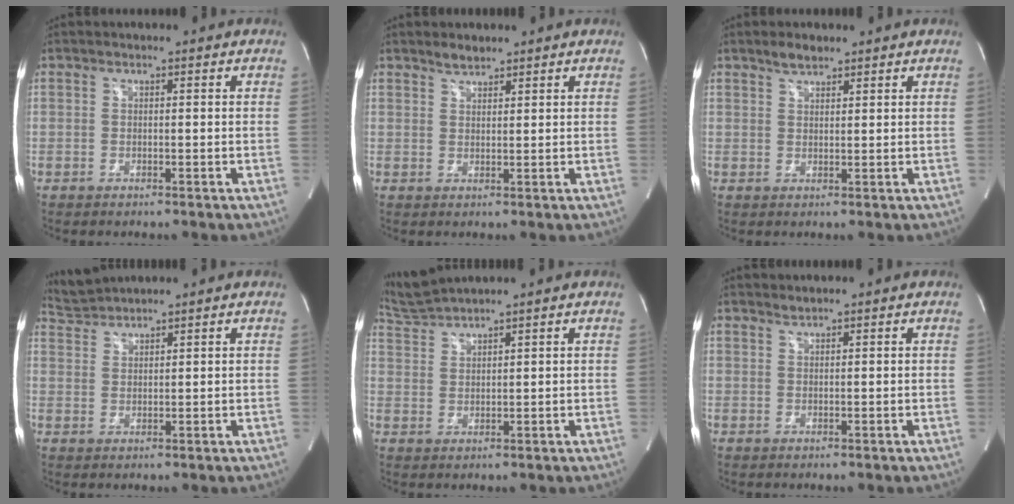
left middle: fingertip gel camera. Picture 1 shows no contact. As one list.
[{"total": 2.0, "force": [1.8, 0.6, 0.5], "torque": [-0.012, 0.001, 0.034]}, {"total": 2.5, "force": [2.1, 0.9, 1.0], "torque": [-0.024, 0.004, 0.038]}, {"total": 3.3, "force": [3.3, -0.5, -0.6], "torque": [-0.004, 0.011, 0.073]}, {"total": 4.4, "force": [4.1, -1.4, 0.2], "torque": [-0.020, 0.004, 0.092]}, {"total": 0.7, "force": [0.7, 0.0, 0.0], "torque": [-0.006, -0.001, 0.016]}]